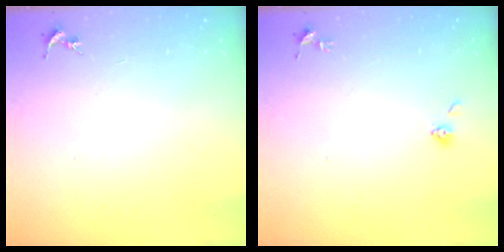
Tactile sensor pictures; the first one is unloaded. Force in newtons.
{"total": 3.7, "press": 3.5, "slide": 1.4}